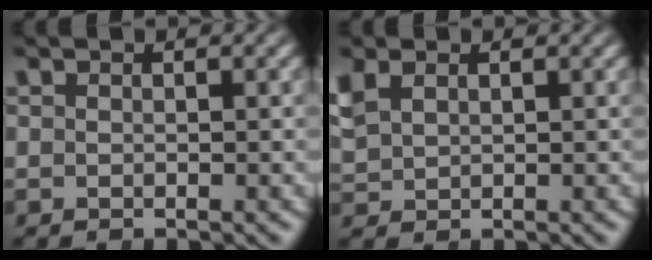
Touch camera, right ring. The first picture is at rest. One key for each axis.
{"total": 2.6, "fx": 1.1, "fy": 2.1, "fz": 1.2, "tx": -0.030, "ty": 0.003, "tz": 0.027}